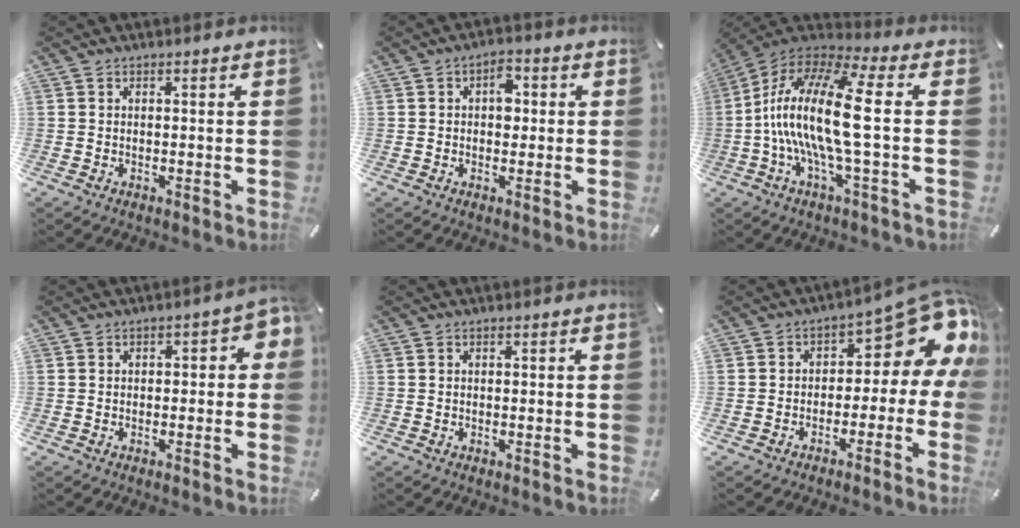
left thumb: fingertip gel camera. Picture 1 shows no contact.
{"total": 4.4, "force": [0.6, 2.9, 3.2], "torque": [-0.033, -0.001, 0.000]}
{"total": 19.9, "force": [-1.2, 4.9, 19.2], "torque": [-0.411, -0.008, -0.034]}
{"total": 3.2, "force": [-0.8, 1.8, 2.5], "torque": [-0.038, 0.010, -0.018]}
{"total": 0.0}
{"total": 11.7, "force": [5.6, 6.1, 8.2], "torque": [-0.099, -0.049, 0.090]}